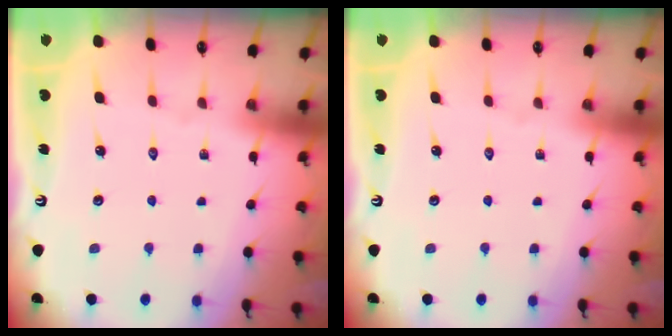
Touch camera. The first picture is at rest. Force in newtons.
{"total": 0.0}